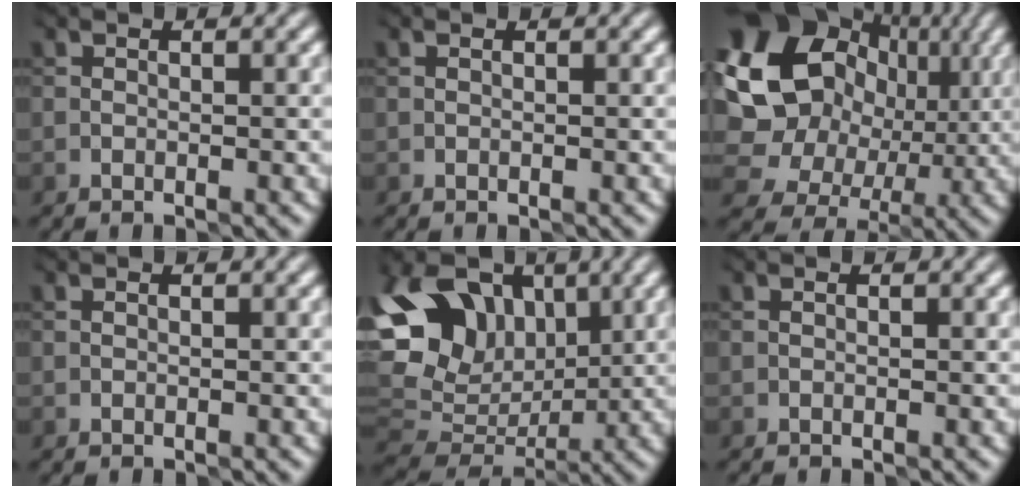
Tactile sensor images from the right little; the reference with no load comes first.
{"total": 0.0}
{"total": 18.8, "force": [5.0, 16.2, 8.1], "torque": [-0.173, 0.045, 0.065]}
{"total": 0.0}
{"total": 13.6, "force": [4.0, 10.4, 7.9], "torque": [-0.163, 0.013, 0.072]}
{"total": 0.0}